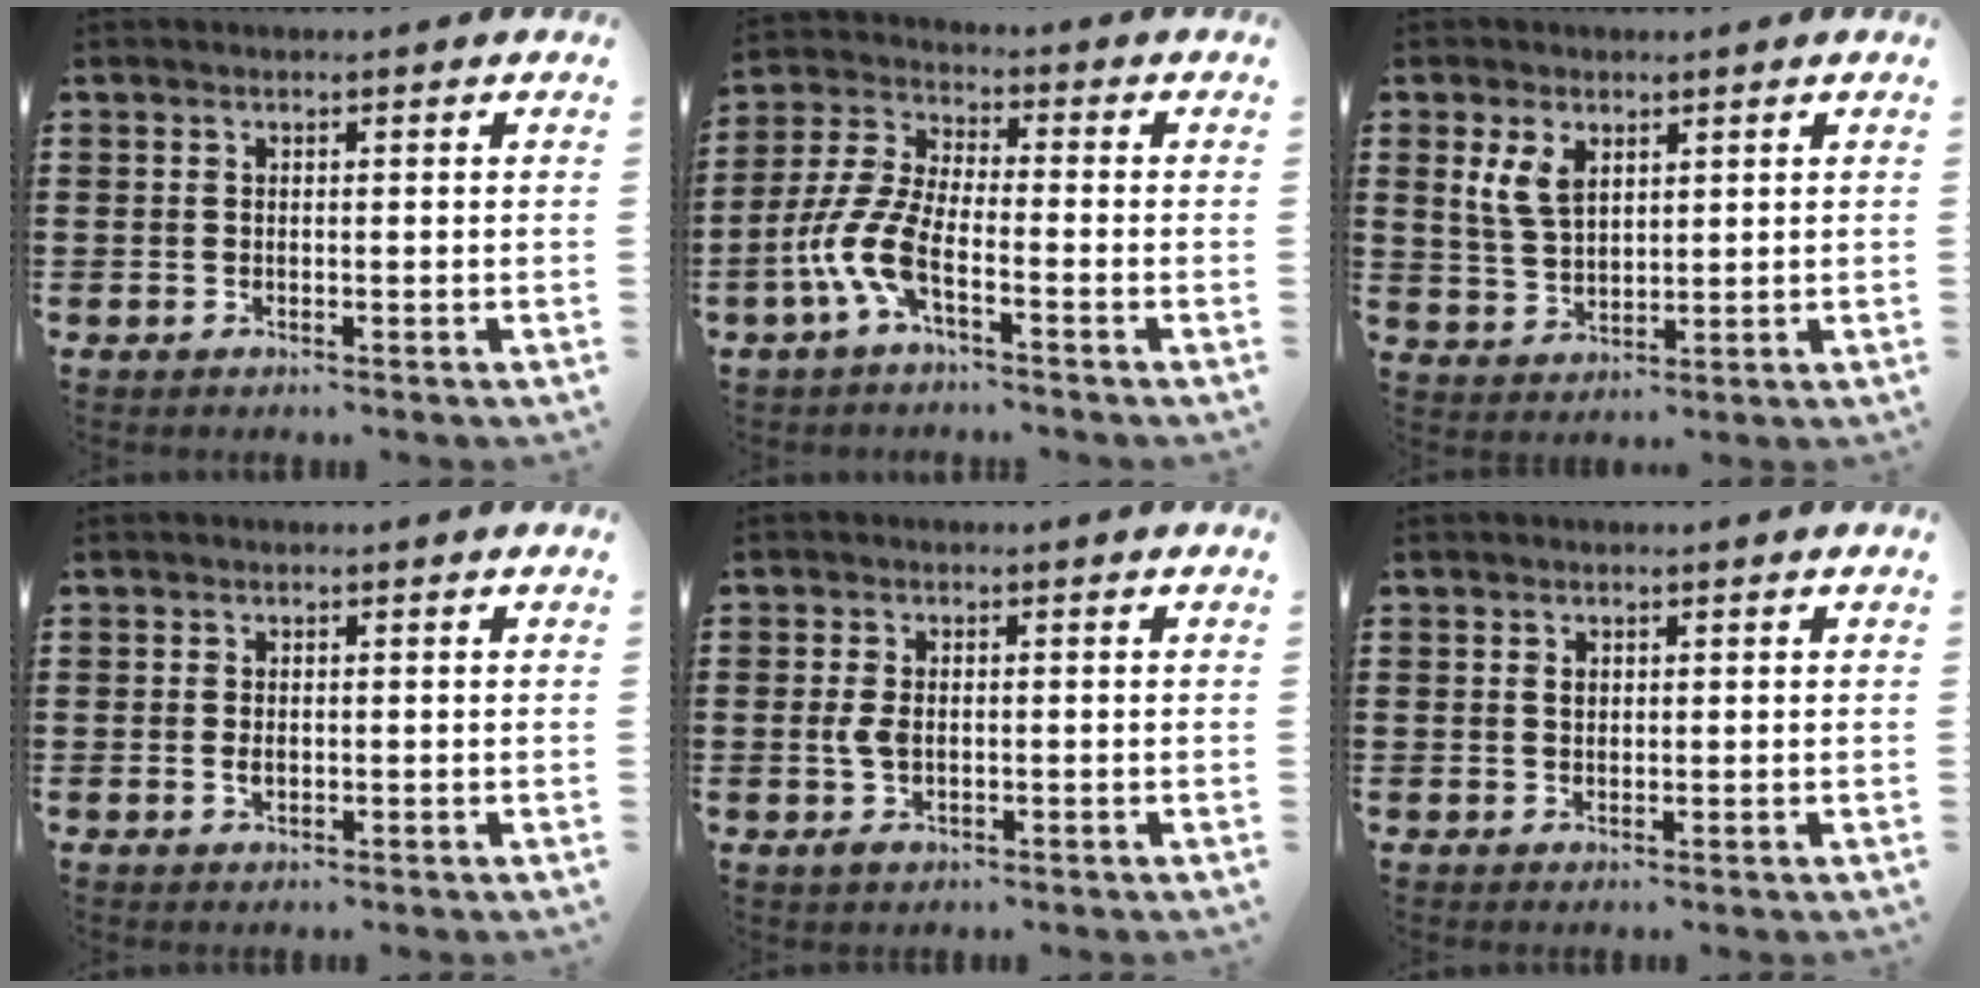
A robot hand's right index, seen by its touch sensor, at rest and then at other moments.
{"total": 7.7, "force": [-3.7, 2.2, 6.4], "torque": [-0.172, -0.021, -0.076]}
{"total": 5.3, "force": [2.5, 3.2, 3.4], "torque": [-0.086, 0.007, 0.043]}
{"total": 1.1, "force": [0.0, 0.7, 0.9], "torque": [-0.018, 0.004, -0.001]}
{"total": 3.1, "force": [-0.4, 1.8, 2.5], "torque": [-0.057, -0.002, -0.008]}
{"total": 1.0, "force": [0.3, 0.7, 0.6], "torque": [-0.015, 0.004, 0.006]}